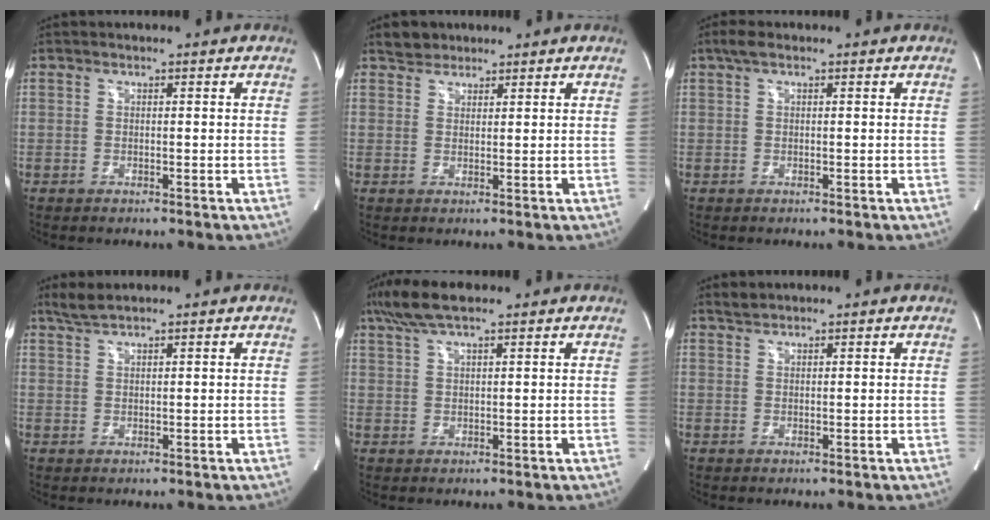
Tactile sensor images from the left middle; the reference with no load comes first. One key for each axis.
{"total": 2.3, "fx": 1.9, "fy": 1.4, "fz": 0.0, "tx": -0.002, "ty": 0.011, "tz": 0.031}
{"total": 1.9, "fx": 1.2, "fy": 0.6, "fz": 1.4, "tx": -0.034, "ty": 0.021, "tz": 0.020}
{"total": 2.2, "fx": 2.0, "fy": -0.2, "fz": 1.0, "tx": -0.024, "ty": 0.010, "tz": 0.045}
{"total": 6.7, "fx": 4.9, "fy": 1.2, "fz": 4.4, "tx": -0.092, "ty": 0.029, "tz": 0.090}
{"total": 1.1, "fx": 1.1, "fy": 0.2, "fz": 0.1, "tx": -0.008, "ty": 0.007, "tz": 0.026}